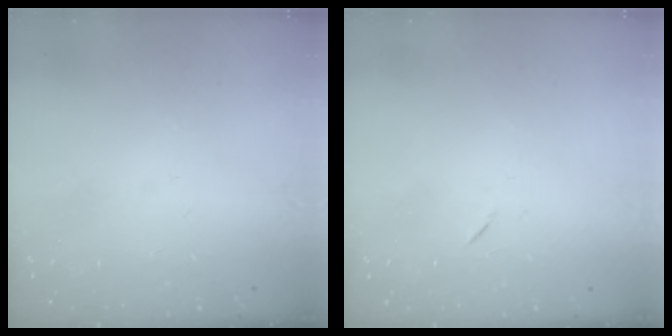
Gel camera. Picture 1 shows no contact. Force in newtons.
{"total": 4.9, "press": 4.5, "slide": 1.9}